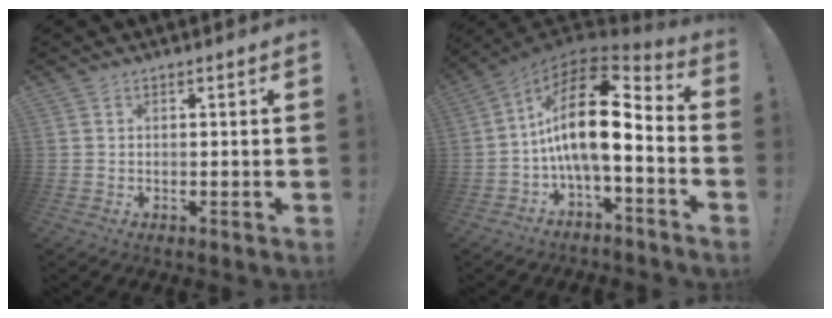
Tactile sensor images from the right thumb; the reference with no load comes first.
{"total": 19.0, "force": [1.0, 8.0, 17.3], "torque": [-0.308, -0.004, 0.018]}